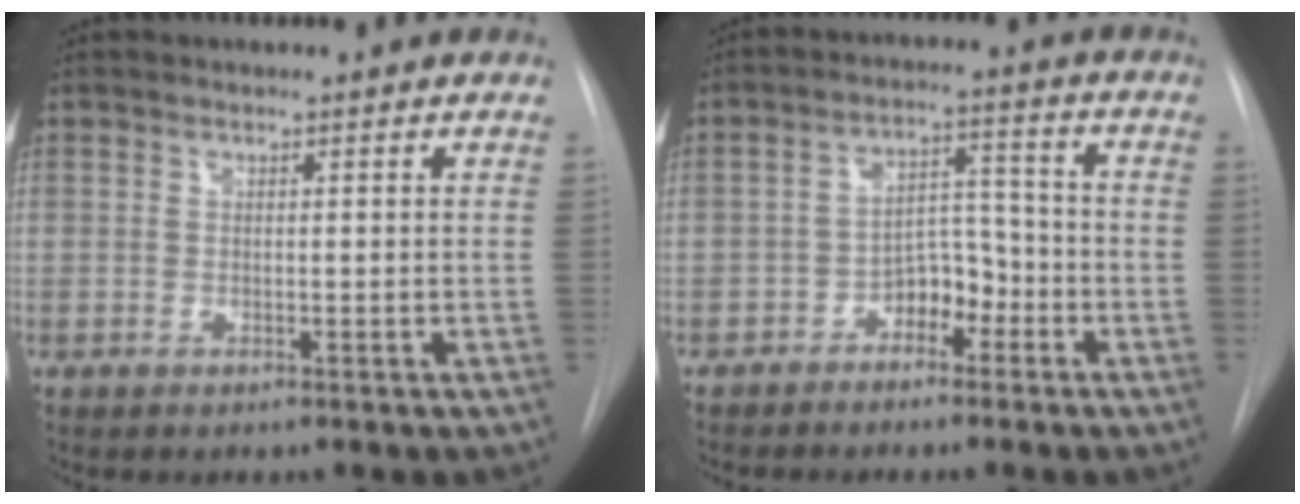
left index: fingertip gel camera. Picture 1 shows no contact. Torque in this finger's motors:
{"motor_torque": [0.07, 0.03, 0.07, 0.02]}